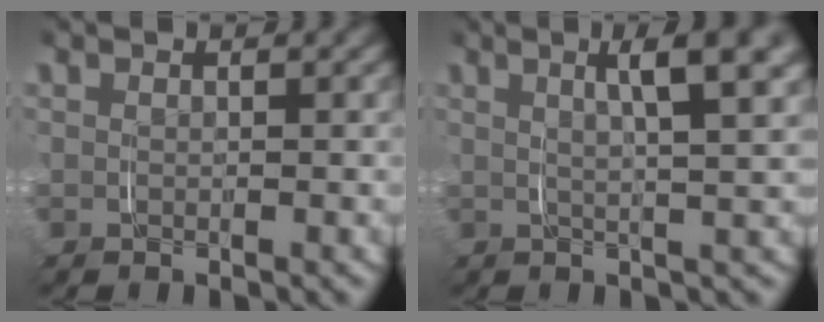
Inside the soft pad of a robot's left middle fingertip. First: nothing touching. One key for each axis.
{"total": 4.0, "fx": 2.6, "fy": -0.7, "fz": 2.9, "tx": -0.027, "ty": 0.018, "tz": 0.037}